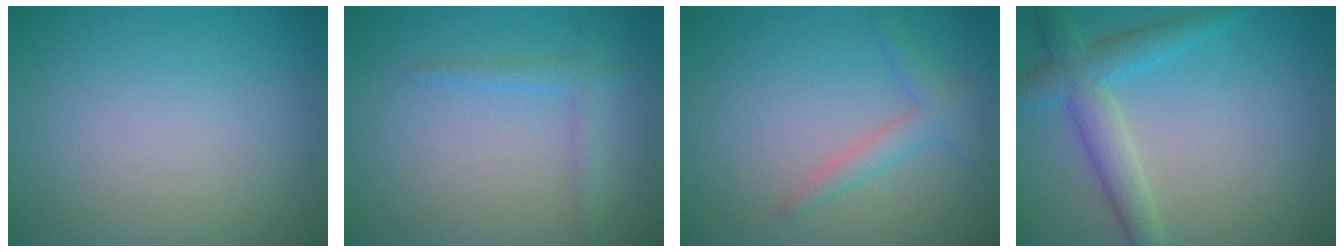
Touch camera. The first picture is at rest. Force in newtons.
{"total": 1.7, "press": 1.7, "slide": 0.1}
{"total": 2.0, "press": 2.0, "slide": 0.1}
{"total": 4.4, "press": 4.4, "slide": 0.2}